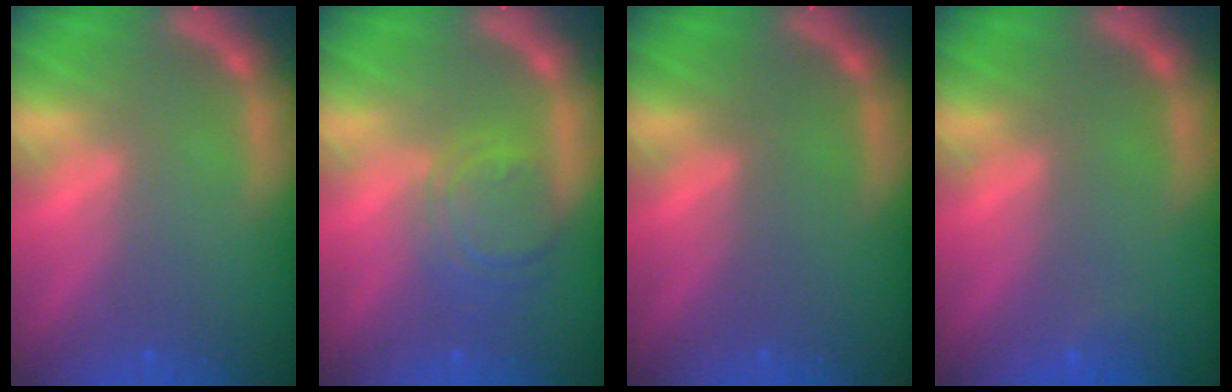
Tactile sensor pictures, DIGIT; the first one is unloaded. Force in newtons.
{"total": 5.0}
{"total": 0.0}
{"total": 0.9}